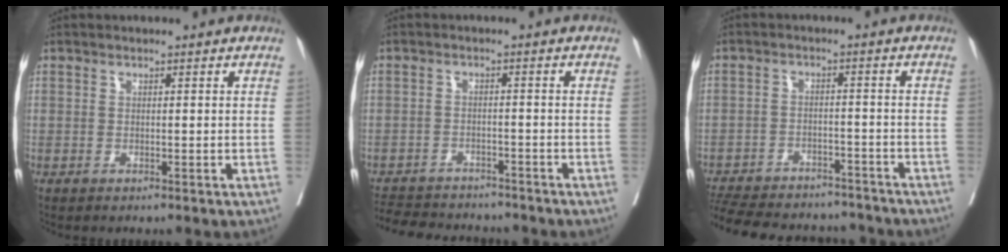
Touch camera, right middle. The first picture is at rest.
{"total": 11.0, "force": [-10.1, 3.0, 2.9], "torque": [-0.054, 0.001, -0.143]}
{"total": 18.2, "force": [-16.2, 6.2, 5.6], "torque": [-0.145, -0.004, -0.224]}